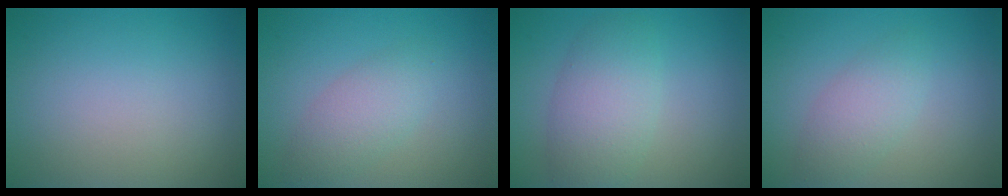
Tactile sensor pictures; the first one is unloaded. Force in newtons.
{"total": 2.8, "press": 2.8, "slide": 0.2}
{"total": 4.7, "press": 4.7, "slide": 0.1}
{"total": 2.7, "press": 2.7, "slide": 0.1}